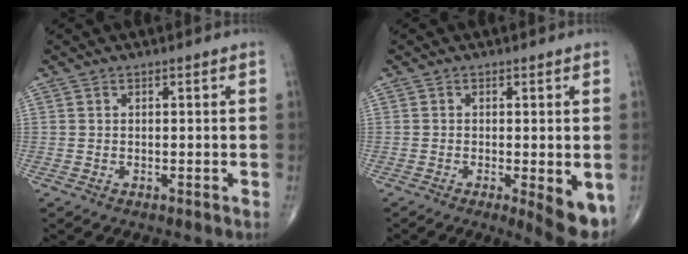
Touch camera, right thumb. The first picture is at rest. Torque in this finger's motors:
{"motor_torque": [0.92, 1.75, 0.08, -0.17, 0.24]}